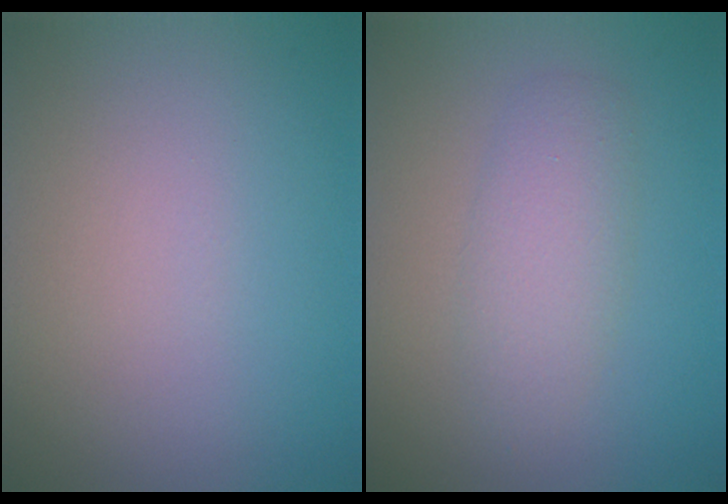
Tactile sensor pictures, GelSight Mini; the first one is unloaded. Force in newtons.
{"total": 2.9, "press": 2.9, "slide": 0.1}